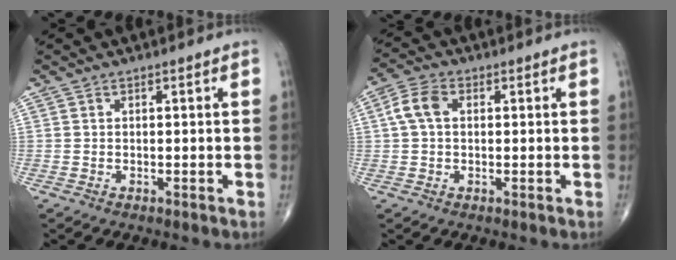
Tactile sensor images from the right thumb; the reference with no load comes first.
{"total": 5.1, "force": [0.8, 3.3, 3.8], "torque": [-0.083, 0.016, 0.012]}